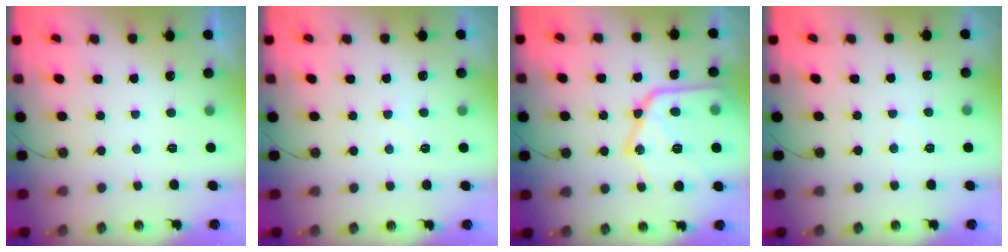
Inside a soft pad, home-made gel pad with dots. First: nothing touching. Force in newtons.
{"total": 4.7, "press": 4.6, "slide": 0.6}
{"total": 23.6, "press": 23.5, "slide": 2.3}
{"total": 3.6, "press": 3.5, "slide": 0.6}